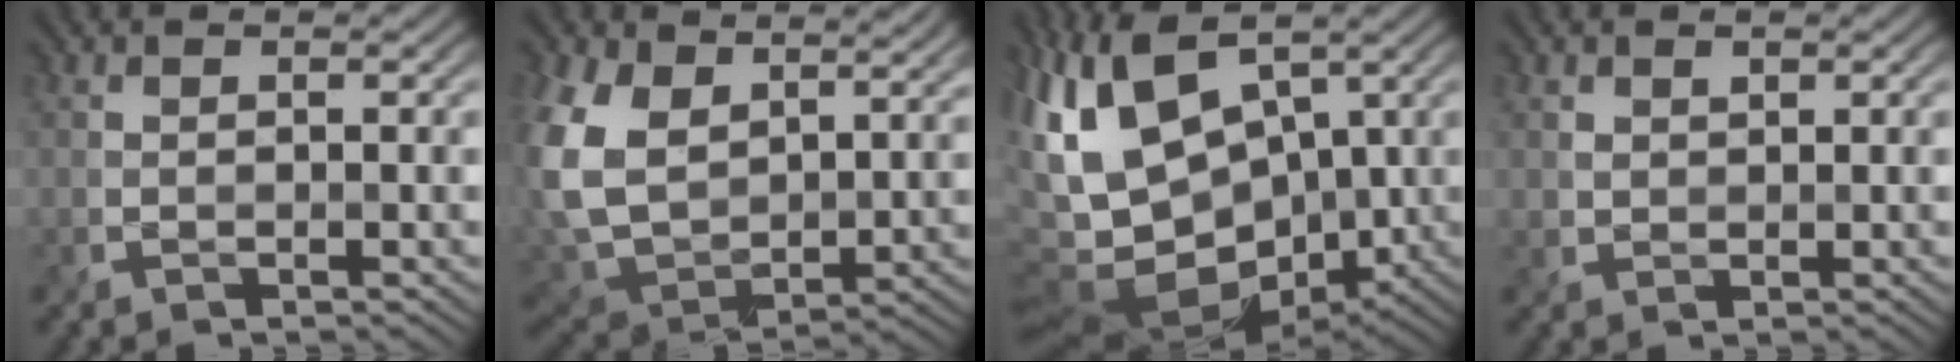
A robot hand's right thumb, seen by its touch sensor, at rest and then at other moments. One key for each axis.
{"total": 14.5, "fx": 6.3, "fy": 8.9, "fz": 9.5, "tx": -0.251, "ty": 0.004, "tz": 0.120}
{"total": 15.7, "fx": 2.2, "fy": 9.2, "fz": 12.4, "tx": -0.270, "ty": -0.011, "tz": 0.056}
{"total": 1.1, "fx": 0.8, "fy": 0.8, "fz": 0.1, "tx": -0.009, "ty": -0.005, "tz": 0.019}